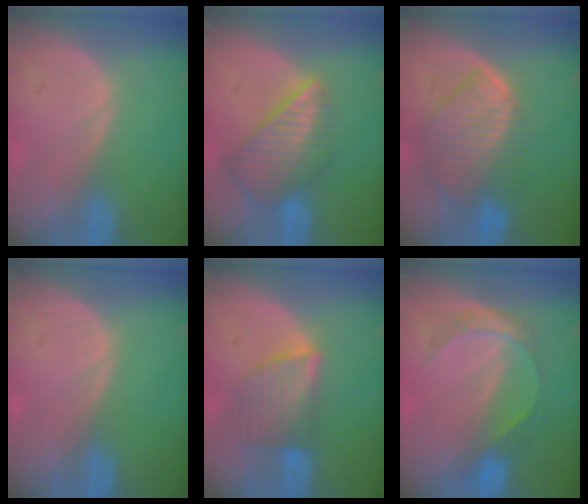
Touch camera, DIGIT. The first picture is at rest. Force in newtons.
{"total": 8.8, "press": 7.6, "slide": 4.4}
{"total": 9.4, "press": 8.2, "slide": 4.7}
{"total": 0.0}
{"total": 6.3, "press": 6.3, "slide": 0.4}
{"total": 4.8, "press": 4.7, "slide": 1.0}